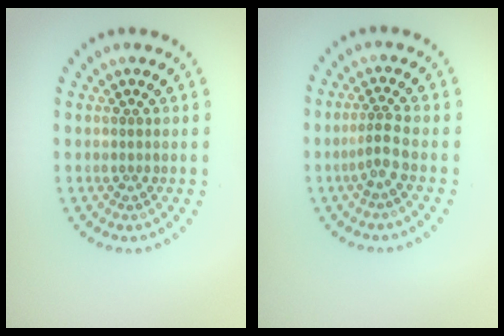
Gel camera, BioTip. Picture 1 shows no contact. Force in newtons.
{"total": 1.9, "press": 1.3, "slide": 1.4}